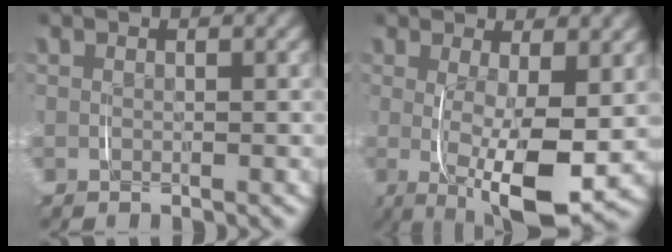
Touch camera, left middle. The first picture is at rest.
{"total": 7.7, "force": [-0.5, 2.5, 7.2], "torque": [-0.120, -0.016, -0.005]}